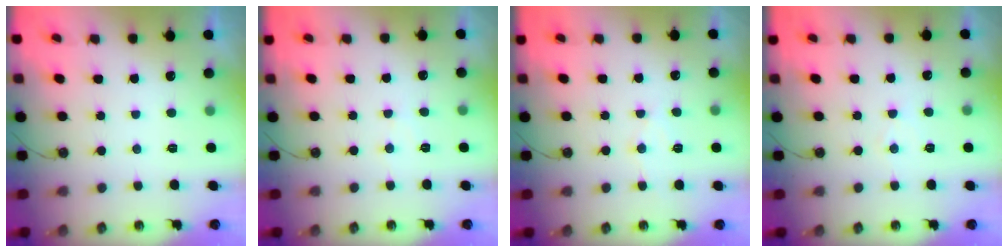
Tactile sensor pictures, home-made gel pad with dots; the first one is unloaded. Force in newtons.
{"total": 4.5, "press": 4.4, "slide": 0.8}
{"total": 6.4, "press": 6.4, "slide": 0.3}
{"total": 4.1, "press": 4.1, "slide": 0.6}